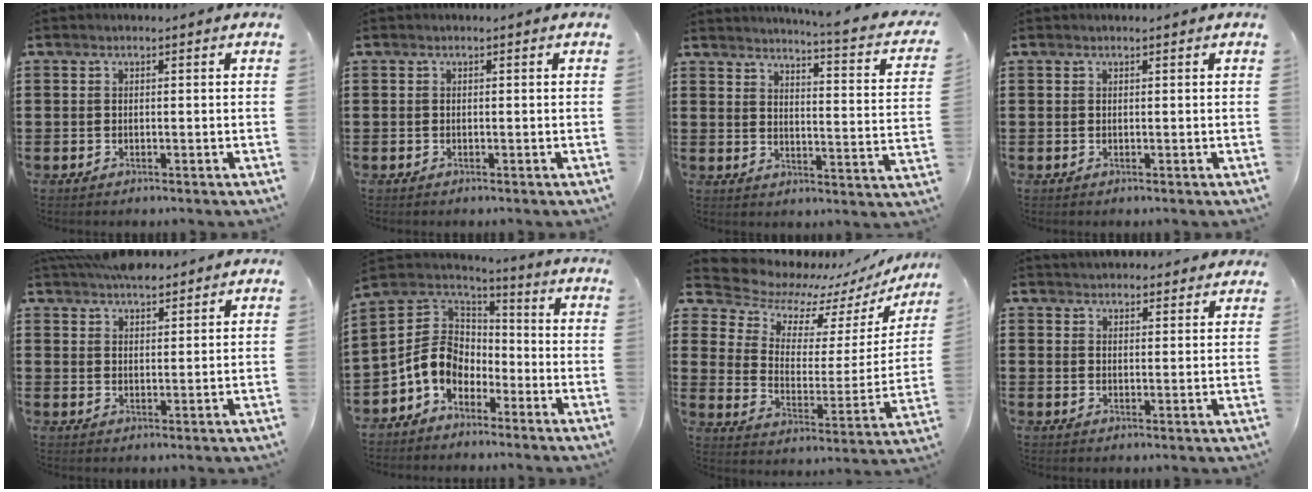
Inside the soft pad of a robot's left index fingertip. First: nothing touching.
{"total": 0.0}
{"total": 4.1, "force": [3.6, -0.8, 1.8], "torque": [-0.040, -0.040, 0.047]}
{"total": 0.0}
{"total": 4.5, "force": [4.2, 1.2, 1.1], "torque": [-0.032, -0.006, 0.082]}
{"total": 8.6, "force": [-3.5, 6.8, 3.8], "torque": [-0.113, 0.009, -0.073]}
{"total": 8.9, "force": [8.2, 3.1, 1.8], "torque": [-0.068, -0.072, 0.139]}
{"total": 3.0, "force": [3.0, 0.4, -0.3], "torque": [-0.003, -0.007, 0.056]}